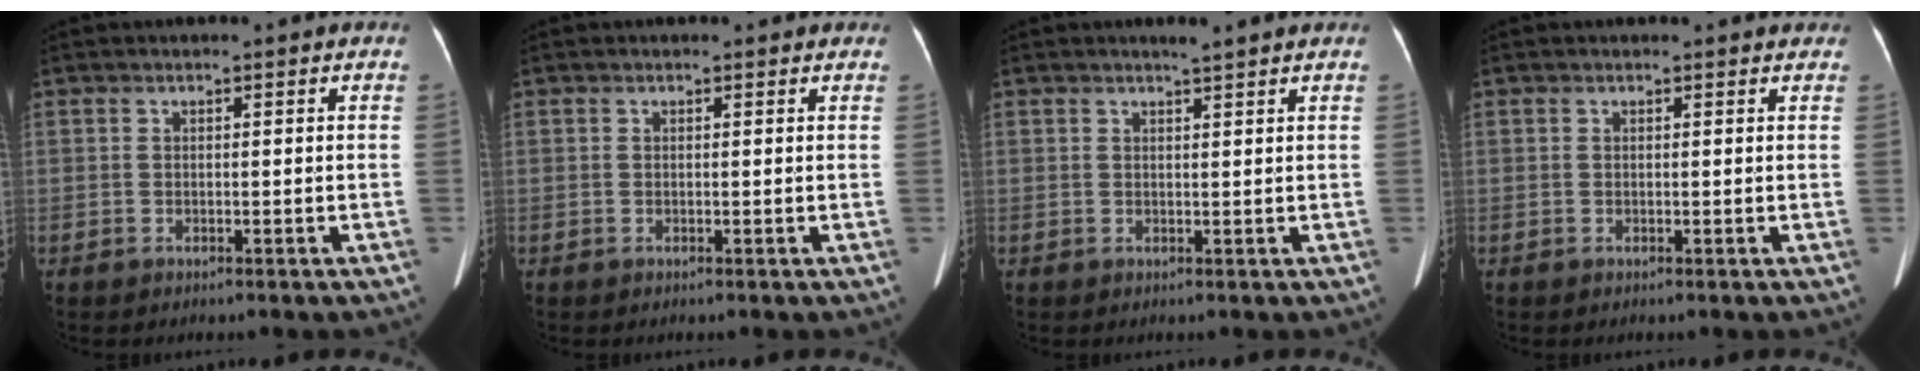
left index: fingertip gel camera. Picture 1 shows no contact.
{"total": 1.6, "force": [1.4, 0.6, 0.4], "torque": [-0.010, 0.007, 0.009]}
{"total": 2.3, "force": [2.0, -0.3, 1.1], "torque": [-0.016, 0.006, 0.032]}
{"total": 3.7, "force": [3.5, 1.0, 0.6], "torque": [-0.006, 0.009, 0.025]}